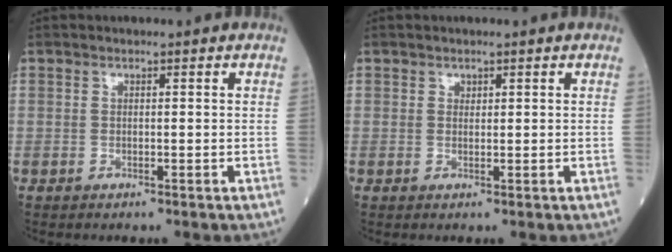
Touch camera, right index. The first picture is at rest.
{"total": 0.6, "force": [0.4, 0.4, 0.2], "torque": [0.002, -0.002, 0.004]}